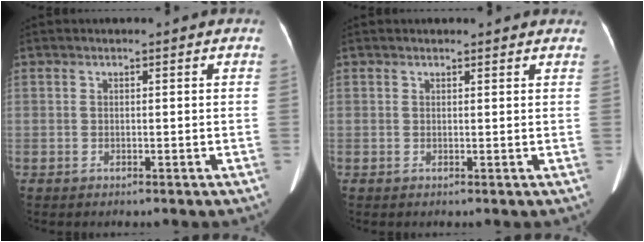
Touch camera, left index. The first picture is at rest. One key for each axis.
{"total": 3.5, "fx": 3.2, "fy": 0.8, "fz": 1.1, "tx": -0.010, "ty": 0.004, "tz": 0.030}